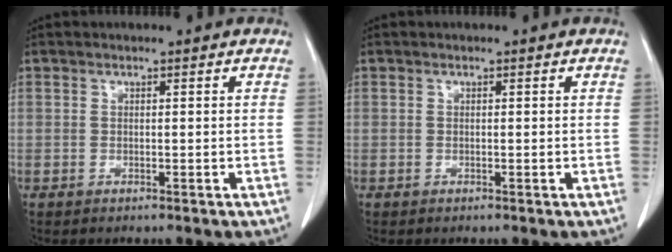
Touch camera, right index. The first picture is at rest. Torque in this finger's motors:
{"motor_torque": [-0.04, 0.01, 0.03, 0.00]}